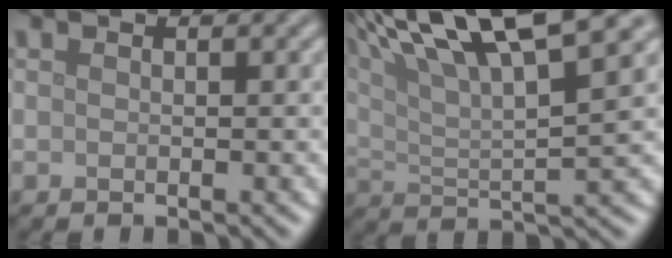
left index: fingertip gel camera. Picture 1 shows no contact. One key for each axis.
{"total": 12.0, "fx": 7.3, "fy": 2.8, "fz": 9.0, "tx": -0.156, "ty": 0.023, "tz": 0.123}